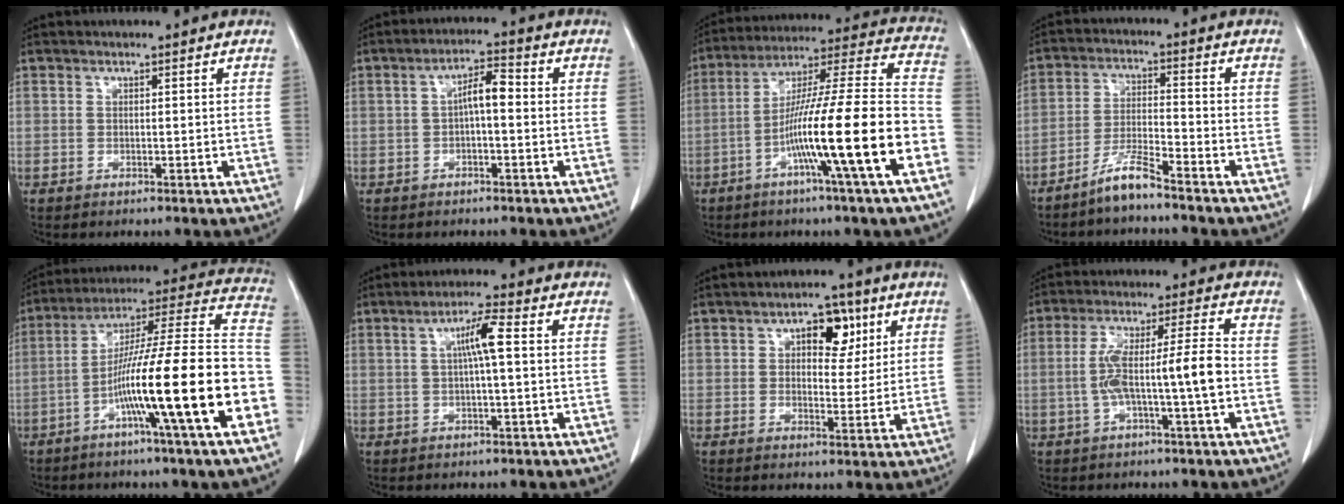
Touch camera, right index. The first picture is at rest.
{"total": 4.3, "force": [-0.1, 1.2, 4.2], "torque": [-0.071, 0.018, -0.004]}
{"total": 20.6, "force": [-7.8, -0.6, 19.1], "torque": [-0.289, -0.003, -0.137]}
{"total": 5.6, "force": [-4.7, -0.1, 3.1], "torque": [-0.065, -0.012, -0.096]}
{"total": 23.2, "force": [-7.7, -0.3, 21.9], "torque": [-0.285, 0.000, -0.135]}
{"total": 5.0, "force": [0.9, 0.3, 4.9], "torque": [-0.088, 0.013, 0.014]}
{"total": 6.5, "force": [2.7, 3.5, 4.7], "torque": [-0.061, 0.014, 0.039]}
{"total": 9.1, "force": [-1.7, 0.0, 9.0], "torque": [-0.172, 0.022, -0.030]}